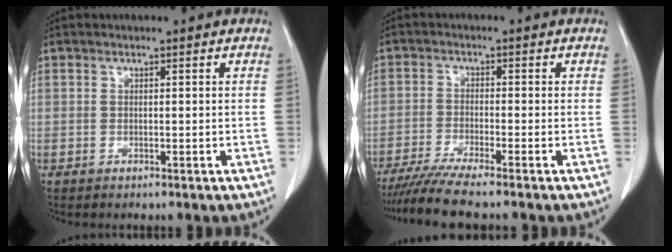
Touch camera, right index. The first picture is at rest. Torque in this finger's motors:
{"motor_torque": [0.36, -0.37, 0.24, 0.04]}